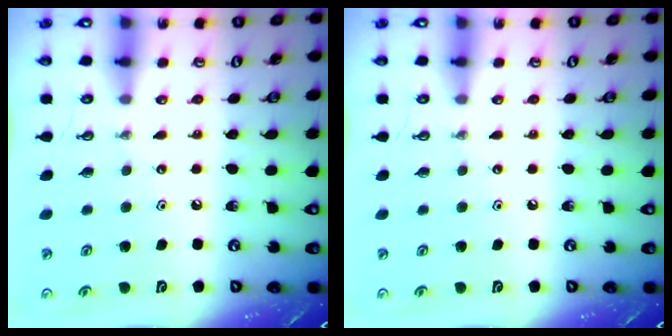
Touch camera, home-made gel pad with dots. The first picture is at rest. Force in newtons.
{"total": 0.0}